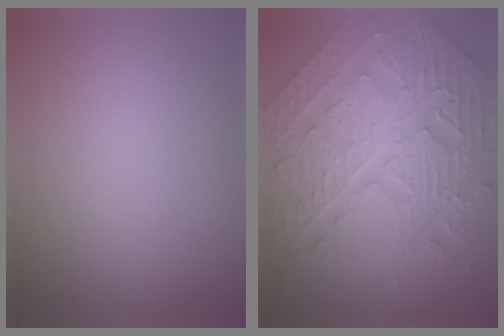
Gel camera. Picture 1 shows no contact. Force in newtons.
{"total": 11.0, "press": 7.8, "slide": 7.8}